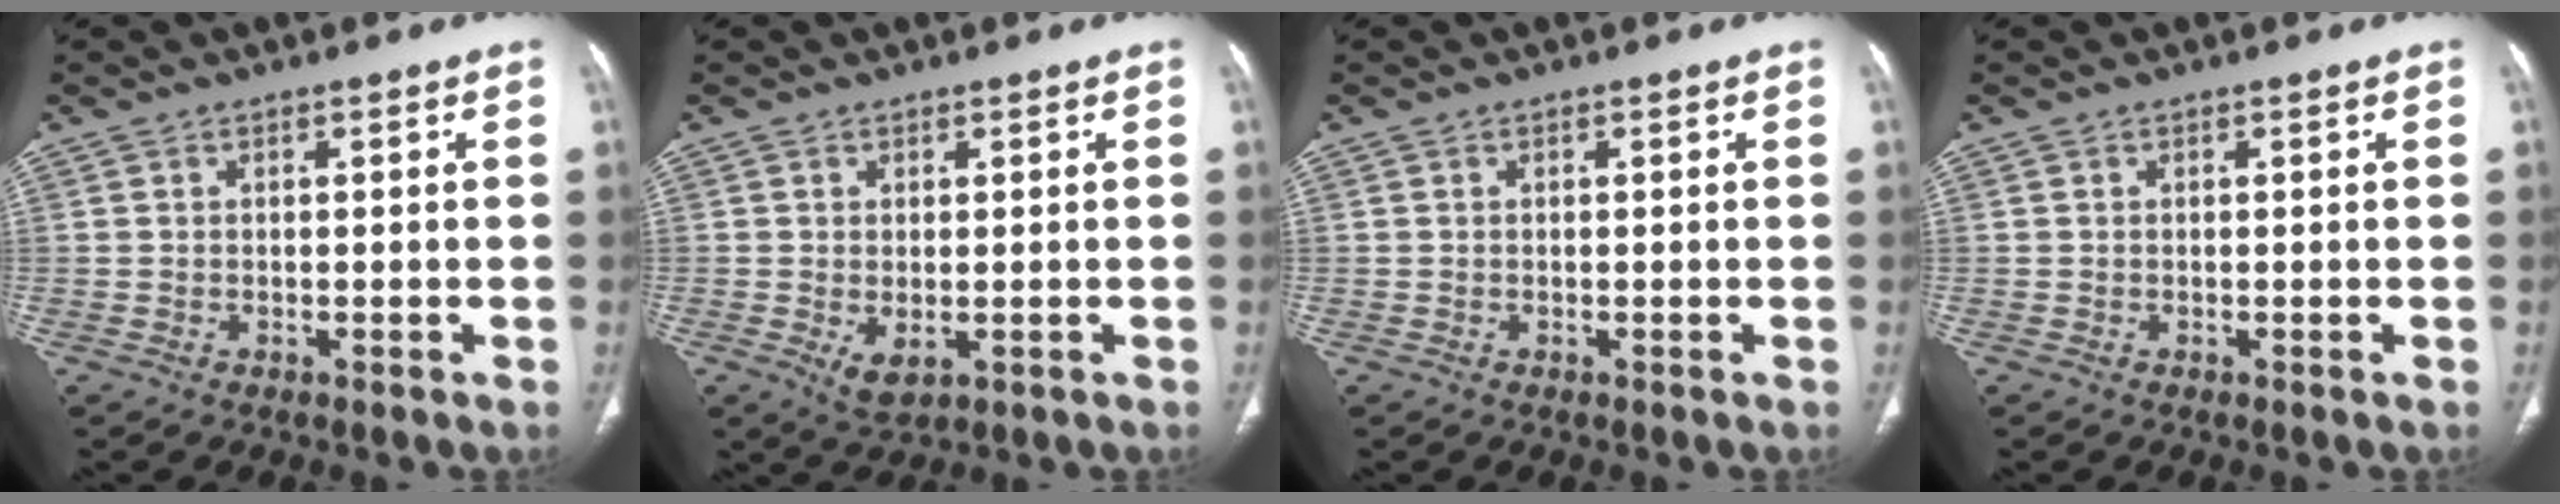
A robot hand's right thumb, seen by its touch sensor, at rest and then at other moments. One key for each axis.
{"total": 3.4, "fx": -0.6, "fy": 1.8, "fz": 2.8, "tx": -0.047, "ty": -0.009, "tz": 0.002}
{"total": 0.0}
{"total": 0.0}